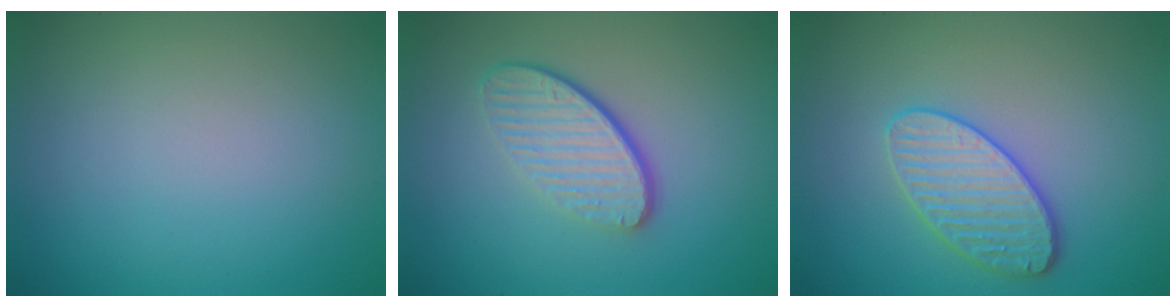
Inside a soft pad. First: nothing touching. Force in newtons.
{"total": 4.6, "press": 3.2, "slide": 3.3}
{"total": 3.6, "press": 3.5, "slide": 1.1}